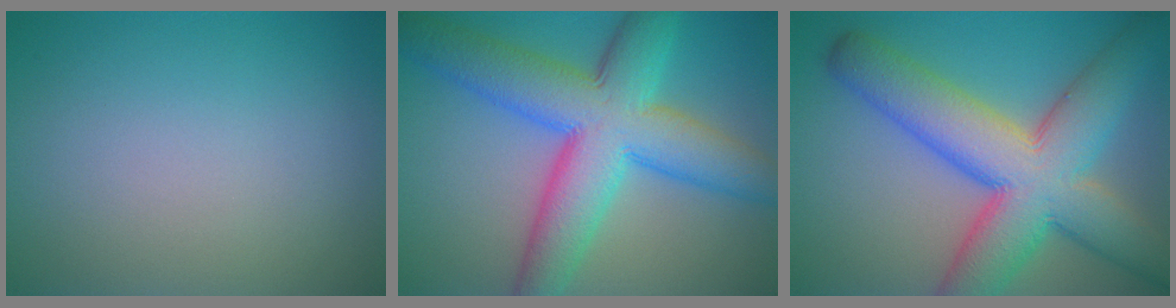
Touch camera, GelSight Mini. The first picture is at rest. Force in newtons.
{"total": 10.9, "press": 10.9, "slide": 0.2}
{"total": 11.7, "press": 11.7, "slide": 0.5}